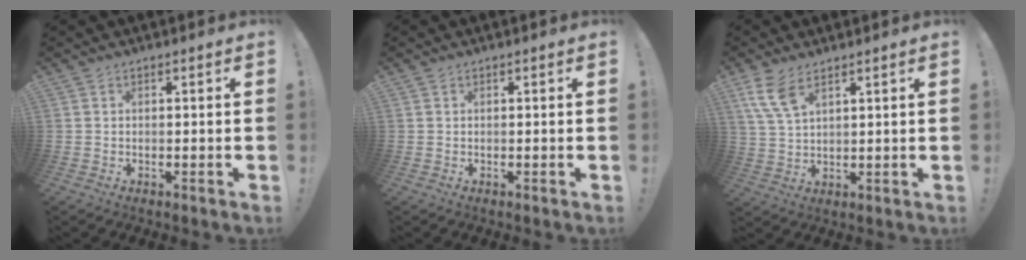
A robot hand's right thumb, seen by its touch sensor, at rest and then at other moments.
{"total": 0.0}
{"total": 8.1, "force": [5.0, 3.9, 5.0], "torque": [-0.104, -0.020, 0.098]}